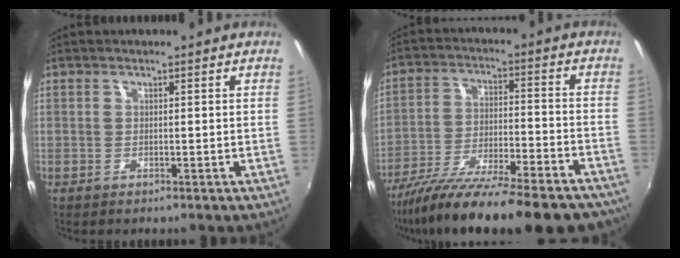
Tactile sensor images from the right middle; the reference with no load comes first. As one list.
[{"total": 24.5, "force": [-20.1, 4.9, 13.0], "torque": [-0.220, -0.057, -0.297]}]